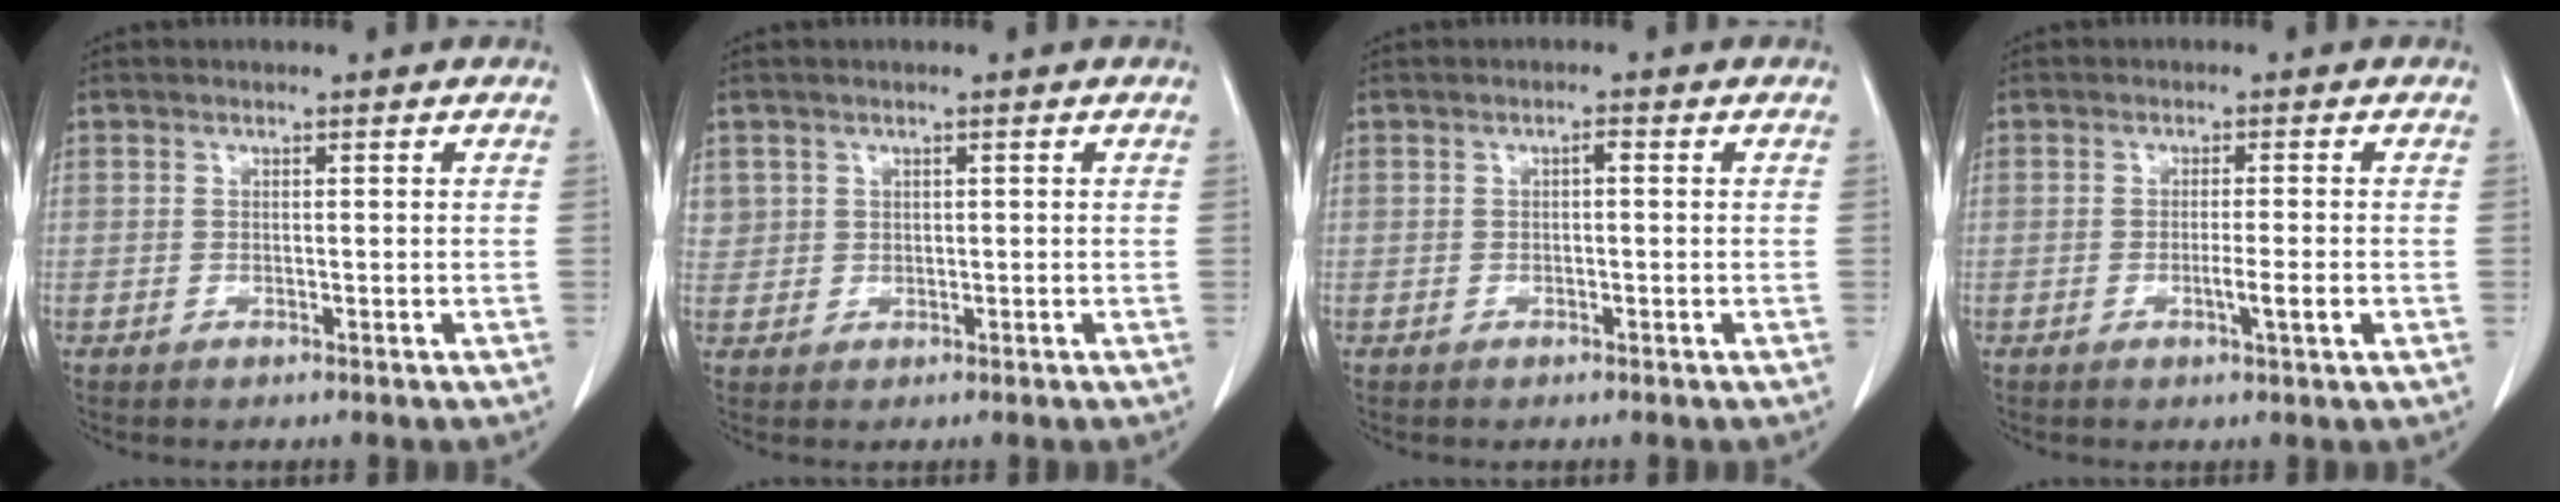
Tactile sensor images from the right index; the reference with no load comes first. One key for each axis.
{"total": 2.2, "fx": 0.8, "fy": 2.0, "fz": 0.2, "tx": 0.011, "ty": 0.007, "tz": 0.015}
{"total": 0.9, "fx": 0.1, "fy": 0.3, "fz": 0.8, "tx": -0.014, "ty": 0.003, "tz": 0.001}
{"total": 3.2, "fx": -1.0, "fy": -0.2, "fz": 3.0, "tx": -0.050, "ty": -0.005, "tz": -0.016}